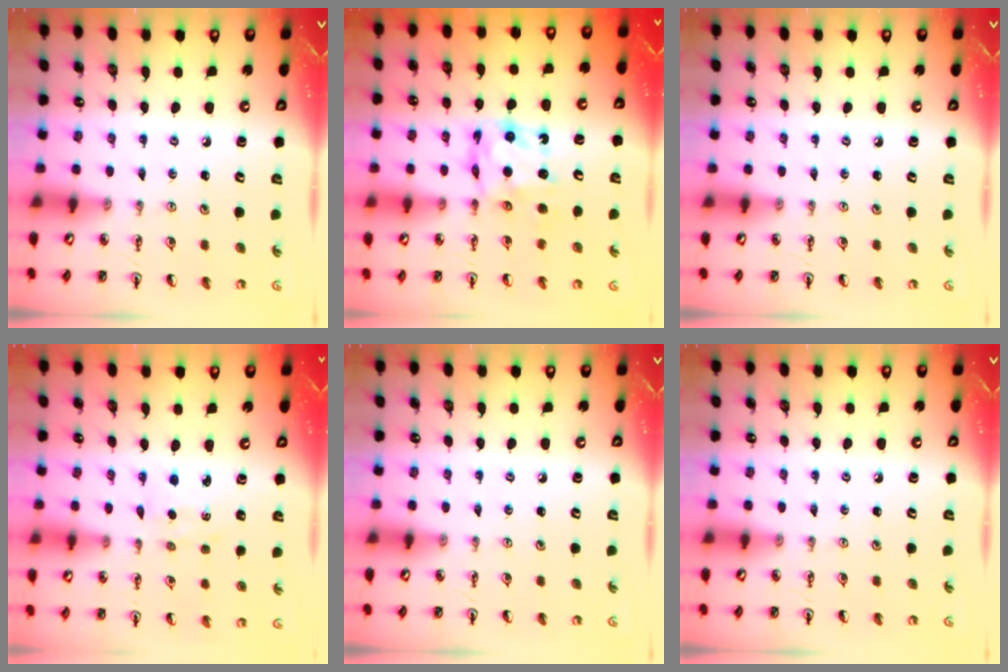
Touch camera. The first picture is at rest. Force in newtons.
{"total": 7.8, "press": 7.7, "slide": 0.7}
{"total": 0.0}
{"total": 2.3, "press": 2.3, "slide": 0.3}
{"total": 0.0}
{"total": 0.0}